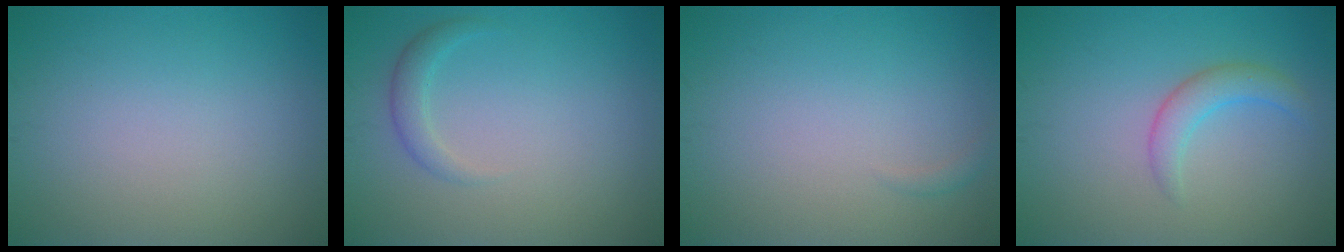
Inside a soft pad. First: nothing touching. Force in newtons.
{"total": 1.6, "press": 1.6, "slide": 0.1}
{"total": 0.5, "press": 0.5, "slide": 0.0}
{"total": 2.4, "press": 2.4, "slide": 0.0}